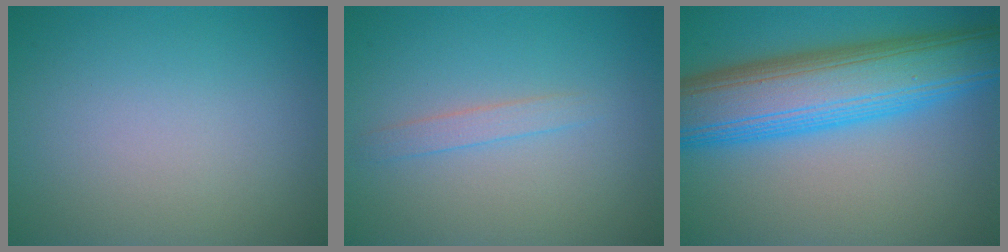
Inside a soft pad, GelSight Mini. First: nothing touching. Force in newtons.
{"total": 1.3, "press": 1.3, "slide": 0.1}
{"total": 11.1, "press": 11.1, "slide": 0.1}